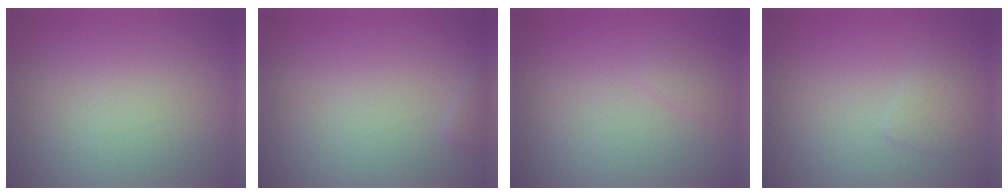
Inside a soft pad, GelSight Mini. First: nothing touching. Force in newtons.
{"total": 0.6, "press": 0.6, "slide": 0.1}
{"total": 0.7, "press": 0.7, "slide": 0.1}
{"total": 1.3, "press": 1.3, "slide": 0.1}